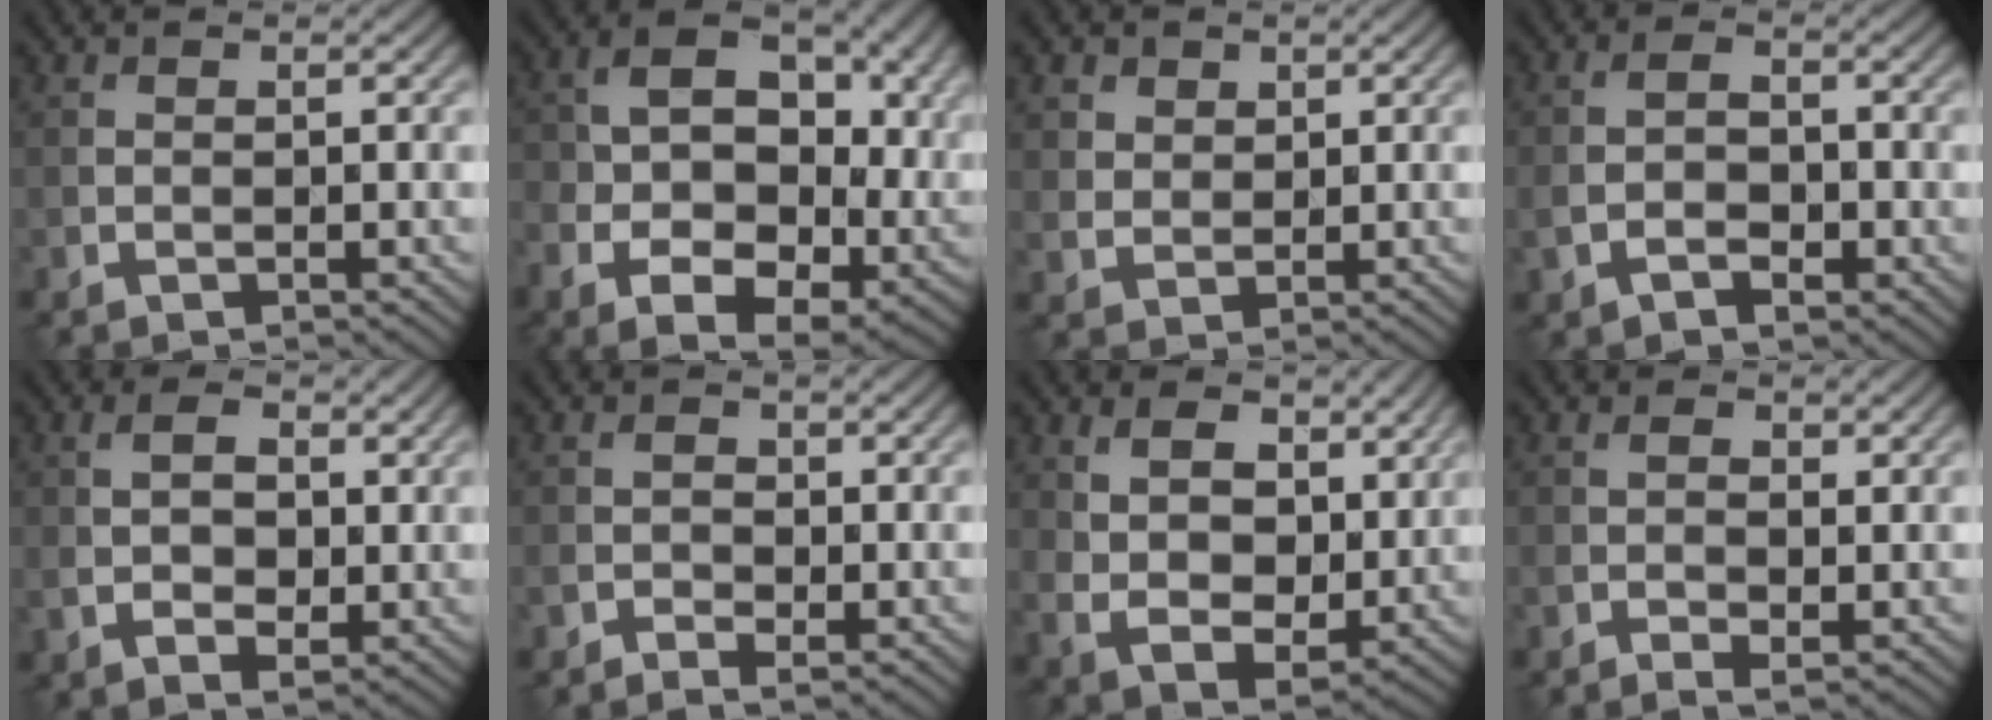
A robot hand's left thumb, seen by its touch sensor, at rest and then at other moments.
{"total": 13.5, "force": [-1.3, 8.9, 10.0], "torque": [-0.172, -0.008, -0.021]}
{"total": 3.2, "force": [1.8, 2.4, 1.0], "torque": [-0.038, -0.011, 0.045]}
{"total": 4.0, "force": [-1.6, 2.0, 3.0], "torque": [-0.062, -0.002, -0.031]}
{"total": 5.0, "force": [0.5, 2.9, 4.0], "torque": [-0.078, -0.002, 0.006]}
{"total": 2.1, "force": [-1.1, 1.3, 1.4], "torque": [-0.025, -0.001, -0.021]}
{"total": 8.7, "force": [3.3, 5.5, 6.0], "torque": [-0.135, -0.016, 0.064]}
{"total": 2.7, "force": [-0.5, 0.9, 2.5], "torque": [-0.050, -0.003, -0.009]}